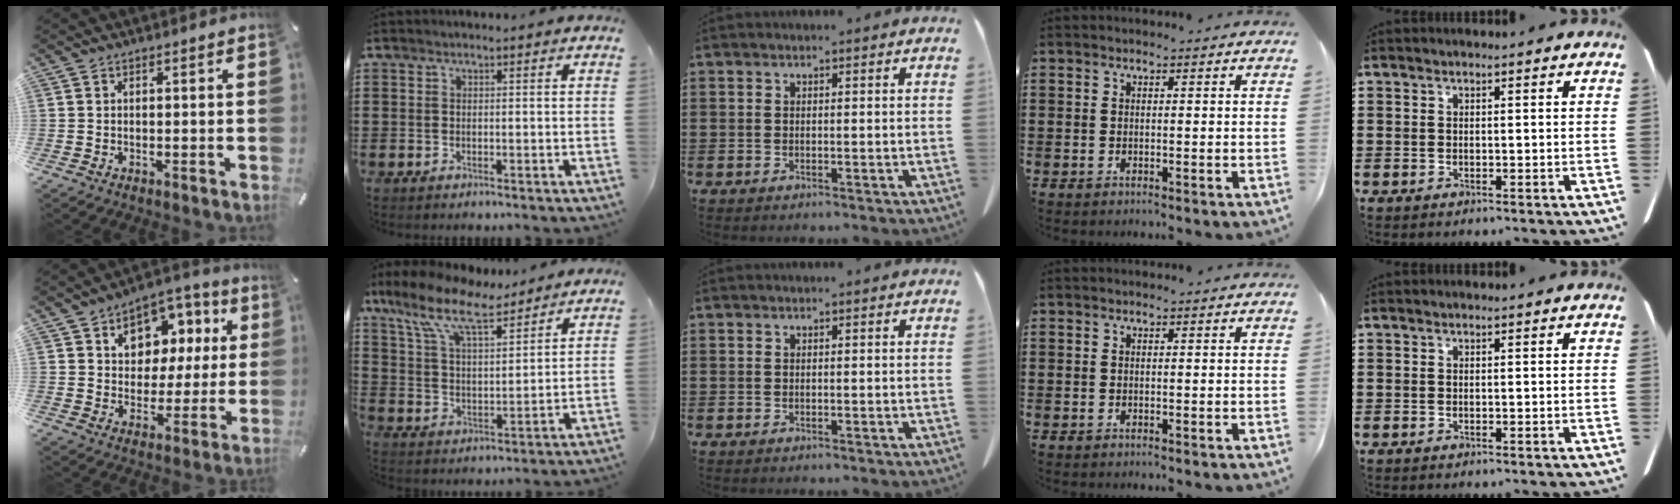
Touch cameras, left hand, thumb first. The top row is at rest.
{"thumb": {"total": 9.8, "force": [3.3, 8.4, 3.7], "torque": [-0.057, -0.022, 0.059]}, "index": {"total": 10.5, "force": [8.4, 2.4, 5.8], "torque": [-0.140, -0.031, 0.148]}}